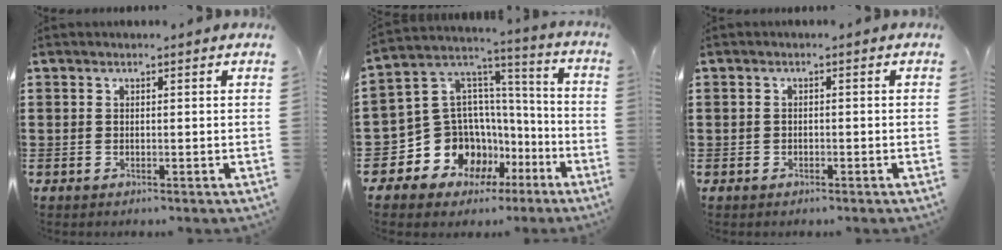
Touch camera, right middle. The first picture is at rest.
{"total": 11.7, "force": [-5.5, 10.1, 2.3], "torque": [-0.100, -0.018, -0.082]}
{"total": 0.8, "force": [-0.5, 0.6, 0.0], "torque": [-0.002, 0.000, -0.010]}